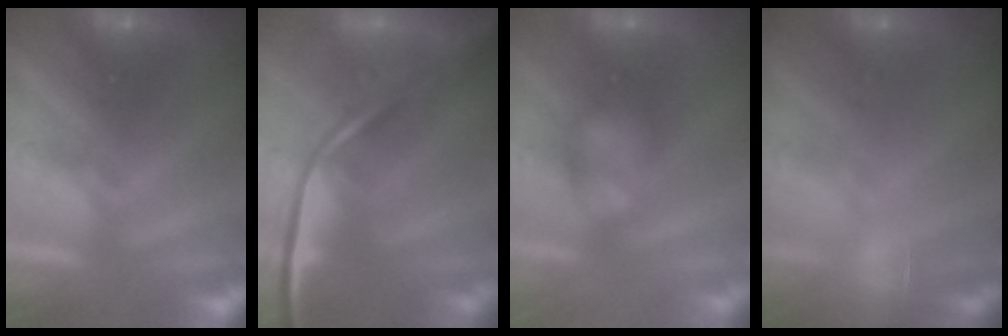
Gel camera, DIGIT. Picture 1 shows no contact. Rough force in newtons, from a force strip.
{"total": 7.4}
{"total": 3.0}
{"total": 6.8}